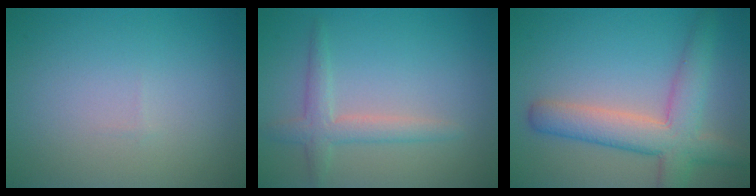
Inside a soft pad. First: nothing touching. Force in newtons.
{"total": 2.5, "press": 2.5, "slide": 0.1}
{"total": 6.2, "press": 6.2, "slide": 0.3}